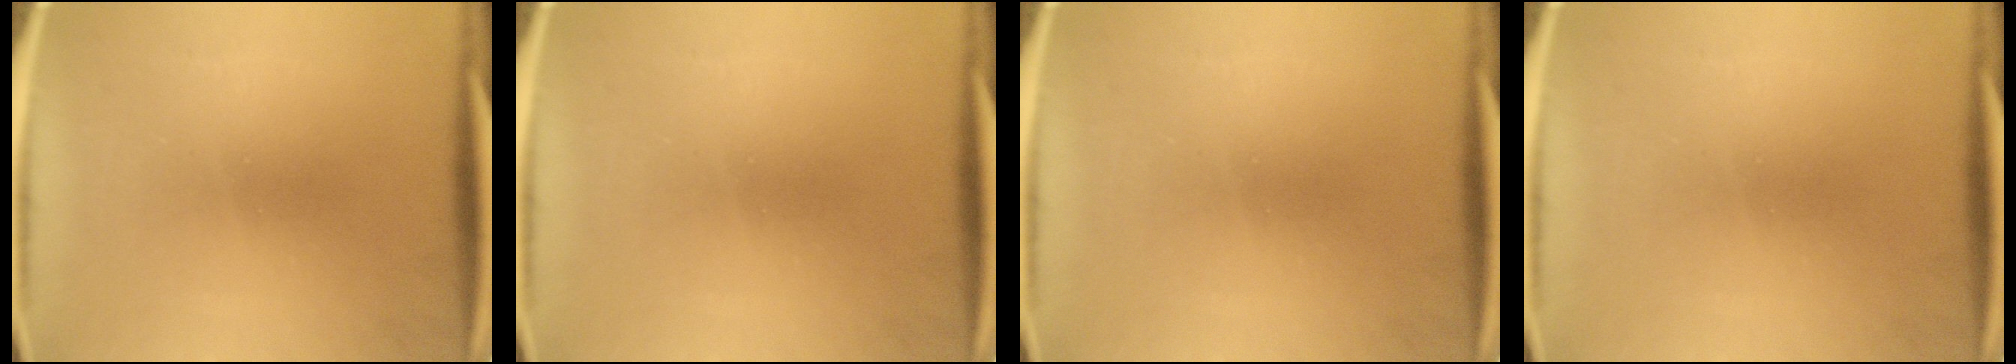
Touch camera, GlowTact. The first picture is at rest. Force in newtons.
{"total": 0.0}
{"total": 0.0}
{"total": 0.0}